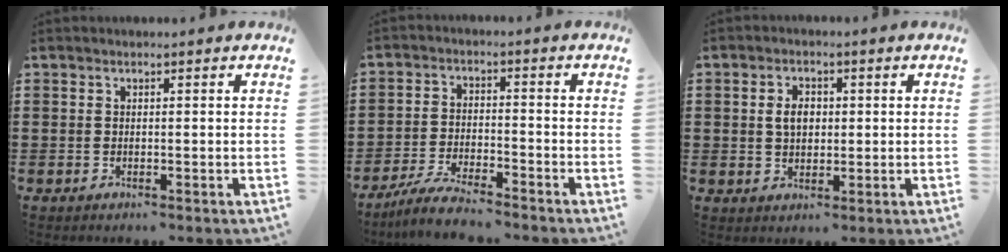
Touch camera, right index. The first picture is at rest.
{"total": 5.2, "force": [-4.9, 0.2, 1.8], "torque": [-0.051, -0.008, -0.099]}
{"total": 3.4, "force": [0.4, 2.3, 2.5], "torque": [-0.046, 0.009, 0.003]}